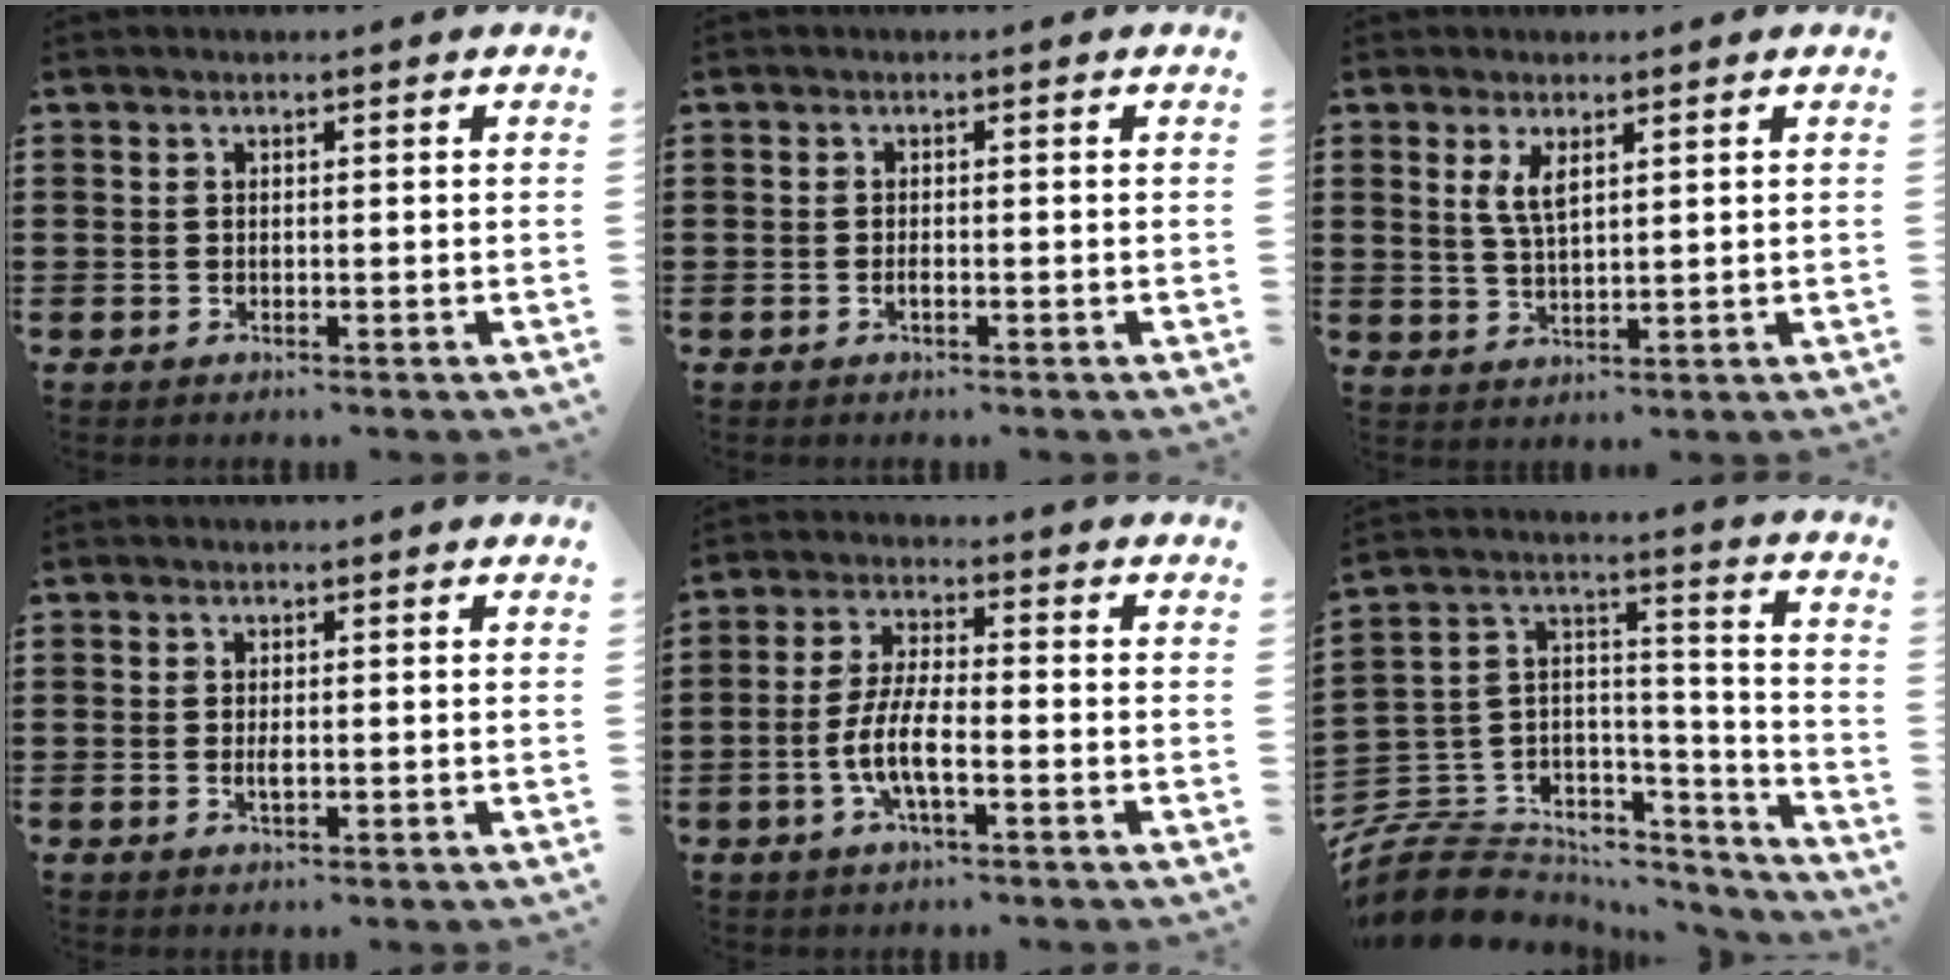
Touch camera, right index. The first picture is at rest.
{"total": 0.9, "force": [-0.4, 0.2, 0.8], "torque": [-0.015, -0.004, -0.007]}
{"total": 3.6, "force": [1.7, 1.2, 2.9], "torque": [-0.063, 0.003, 0.029]}
{"total": 1.4, "force": [-0.2, 0.4, 1.3], "torque": [-0.032, -0.005, -0.006]}
{"total": 6.8, "force": [-2.3, 1.8, 6.1], "torque": [-0.145, -0.015, -0.051]}
{"total": 7.8, "force": [-5.6, 5.1, 1.9], "torque": [-0.066, -0.004, -0.108]}